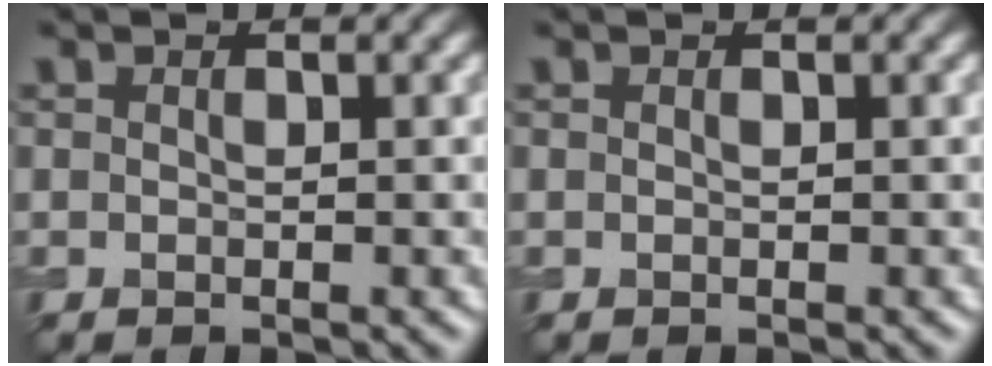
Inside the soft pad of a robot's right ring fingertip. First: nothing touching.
{"total": 0.0}